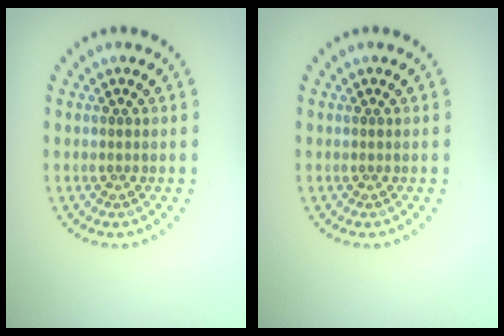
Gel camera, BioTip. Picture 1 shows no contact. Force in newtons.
{"total": 0.0}